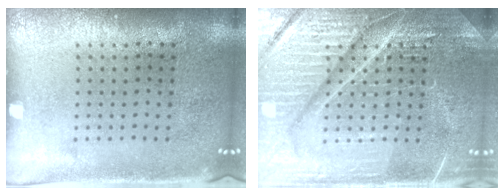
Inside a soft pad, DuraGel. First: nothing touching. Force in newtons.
{"total": 7.3, "press": 7.3, "slide": 0.9}